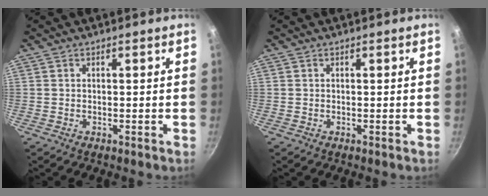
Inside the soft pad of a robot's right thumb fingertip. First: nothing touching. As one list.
[{"total": 0.0}]